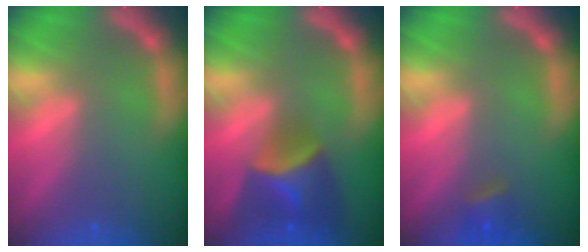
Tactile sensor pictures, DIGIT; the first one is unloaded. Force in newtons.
{"total": 6.0}
{"total": 1.9}